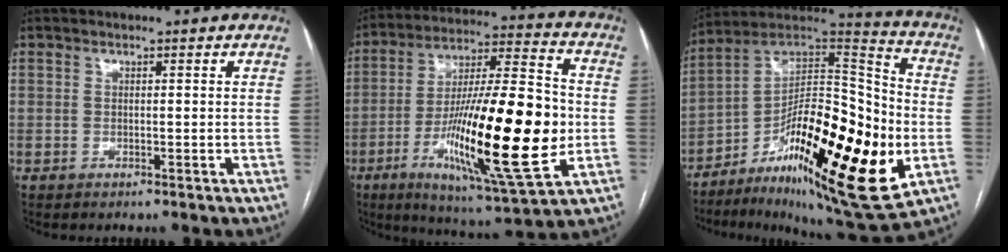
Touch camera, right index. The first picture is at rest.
{"total": 25.8, "force": [-5.0, 3.2, 25.1], "torque": [-0.426, -0.022, -0.081]}
{"total": 30.1, "force": [-9.0, 7.2, 27.8], "torque": [-0.438, -0.019, -0.135]}